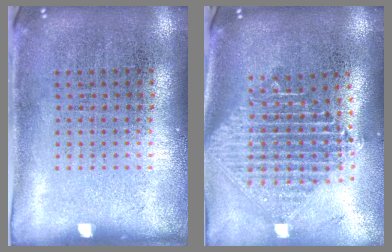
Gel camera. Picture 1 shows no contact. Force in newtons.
{"total": 2.3, "press": 1.8, "slide": 1.4}